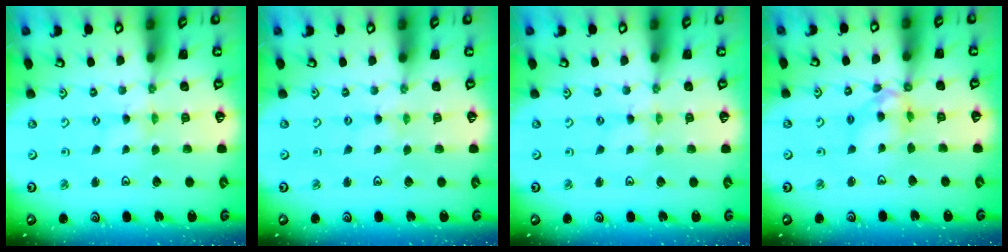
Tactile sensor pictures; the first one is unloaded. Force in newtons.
{"total": 0.7, "press": 0.7, "slide": 0.1}
{"total": 0.0}
{"total": 9.2, "press": 9.1, "slide": 0.9}